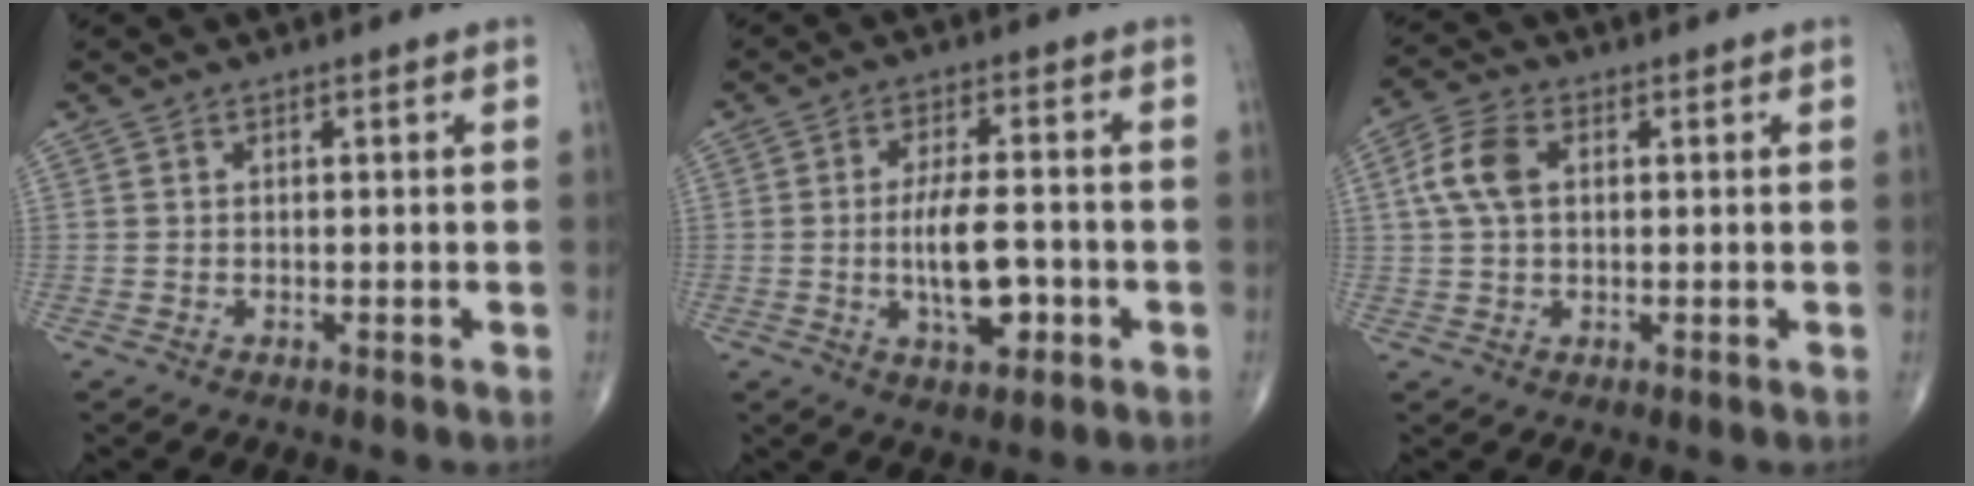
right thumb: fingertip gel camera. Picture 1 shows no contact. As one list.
[{"total": 9.1, "force": [-1.8, 3.6, 8.1], "torque": [-0.137, 0.007, -0.027]}, {"total": 7.1, "force": [1.4, 4.3, 5.4], "torque": [-0.118, 0.015, 0.025]}]